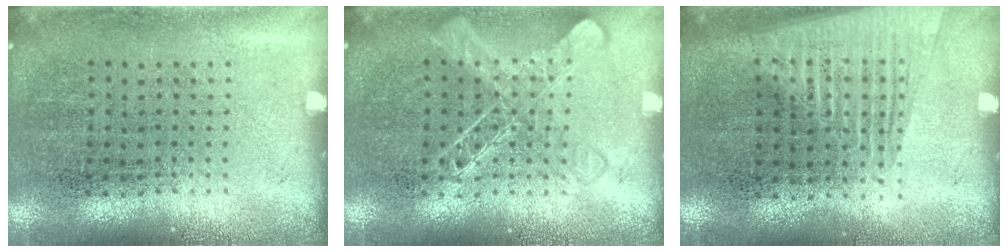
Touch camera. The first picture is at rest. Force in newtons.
{"total": 2.1, "press": 2.1, "slide": 0.5}
{"total": 1.5, "press": 1.4, "slide": 0.5}